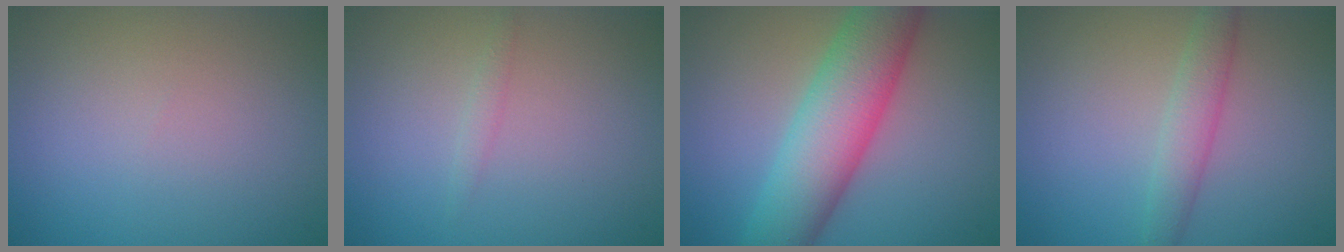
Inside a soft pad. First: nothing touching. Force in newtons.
{"total": 0.7, "press": 0.7, "slide": 0.1}
{"total": 8.9, "press": 8.9, "slide": 0.4}
{"total": 2.6, "press": 2.6, "slide": 0.0}